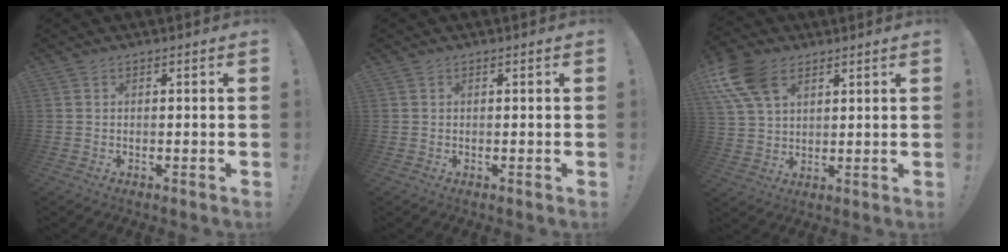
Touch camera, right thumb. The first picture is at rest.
{"total": 0.0}
{"total": 13.4, "force": [6.2, 8.3, 8.5], "torque": [-0.167, -0.020, 0.121]}